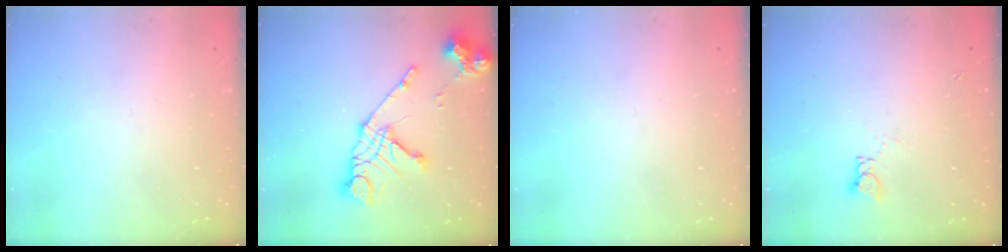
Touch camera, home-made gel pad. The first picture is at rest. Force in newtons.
{"total": 15.1, "press": 15.1, "slide": 1.6}
{"total": 0.0}
{"total": 3.4, "press": 3.4, "slide": 0.3}